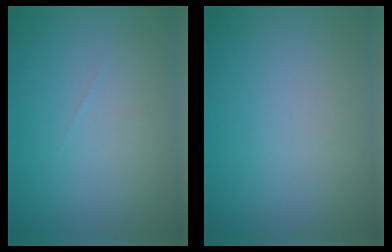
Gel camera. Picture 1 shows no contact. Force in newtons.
{"total": 0.0}